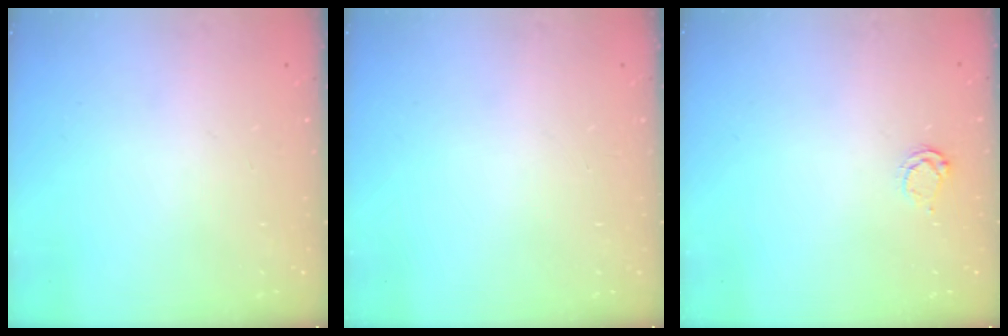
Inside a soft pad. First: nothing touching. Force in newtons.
{"total": 0.0}
{"total": 3.4, "press": 3.4, "slide": 0.4}